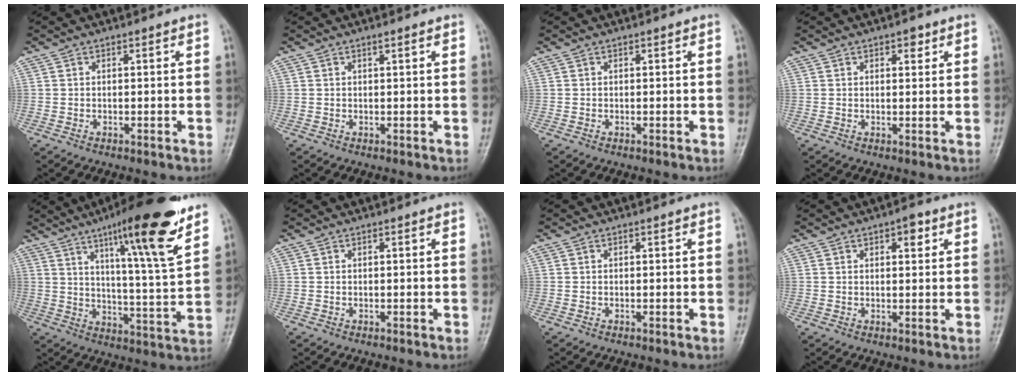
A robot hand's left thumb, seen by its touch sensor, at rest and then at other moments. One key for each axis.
{"total": 0.6, "fx": 0.4, "fy": 0.1, "fz": 0.4, "tx": -0.007, "ty": -0.001, "tz": 0.006}
{"total": 0.0}
{"total": 2.3, "fx": 1.3, "fy": 1.2, "fz": 1.4, "tx": -0.006, "ty": -0.005, "tz": 0.017}
{"total": 18.8, "fx": 11.8, "fy": 2.3, "fz": 14.4, "tx": -0.196, "ty": -0.064, "tz": 0.180}
{"total": 0.0}
{"total": 0.0}
{"total": 3.3, "fx": 1.7, "fy": 1.5, "fz": 2.4, "tx": -0.020, "ty": -0.004, "tz": 0.020}